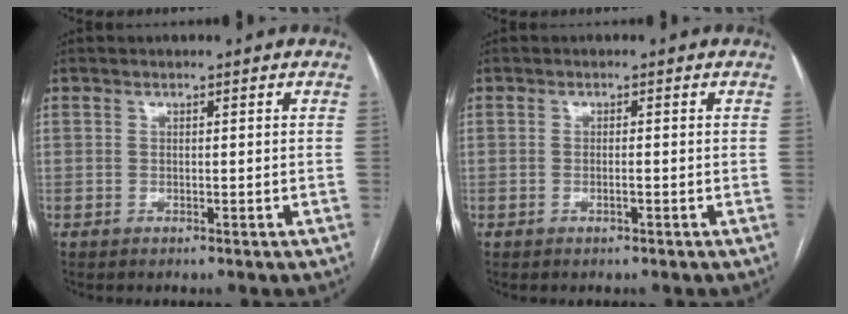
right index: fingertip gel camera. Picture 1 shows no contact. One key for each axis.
{"total": 0.9, "fx": -0.3, "fy": 0.0, "fz": 0.8, "tx": -0.017, "ty": 0.002, "tz": -0.004}